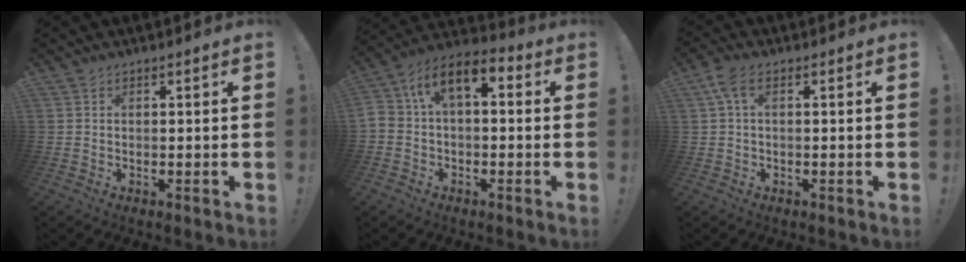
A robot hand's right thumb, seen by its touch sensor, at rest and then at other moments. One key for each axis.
{"total": 7.9, "fx": 1.4, "fy": 4.8, "fz": 6.2, "tx": -0.115, "ty": 0.007, "tz": 0.032}
{"total": 4.3, "fx": 1.3, "fy": 1.8, "fz": 3.7, "tx": -0.088, "ty": 0.004, "tz": 0.024}